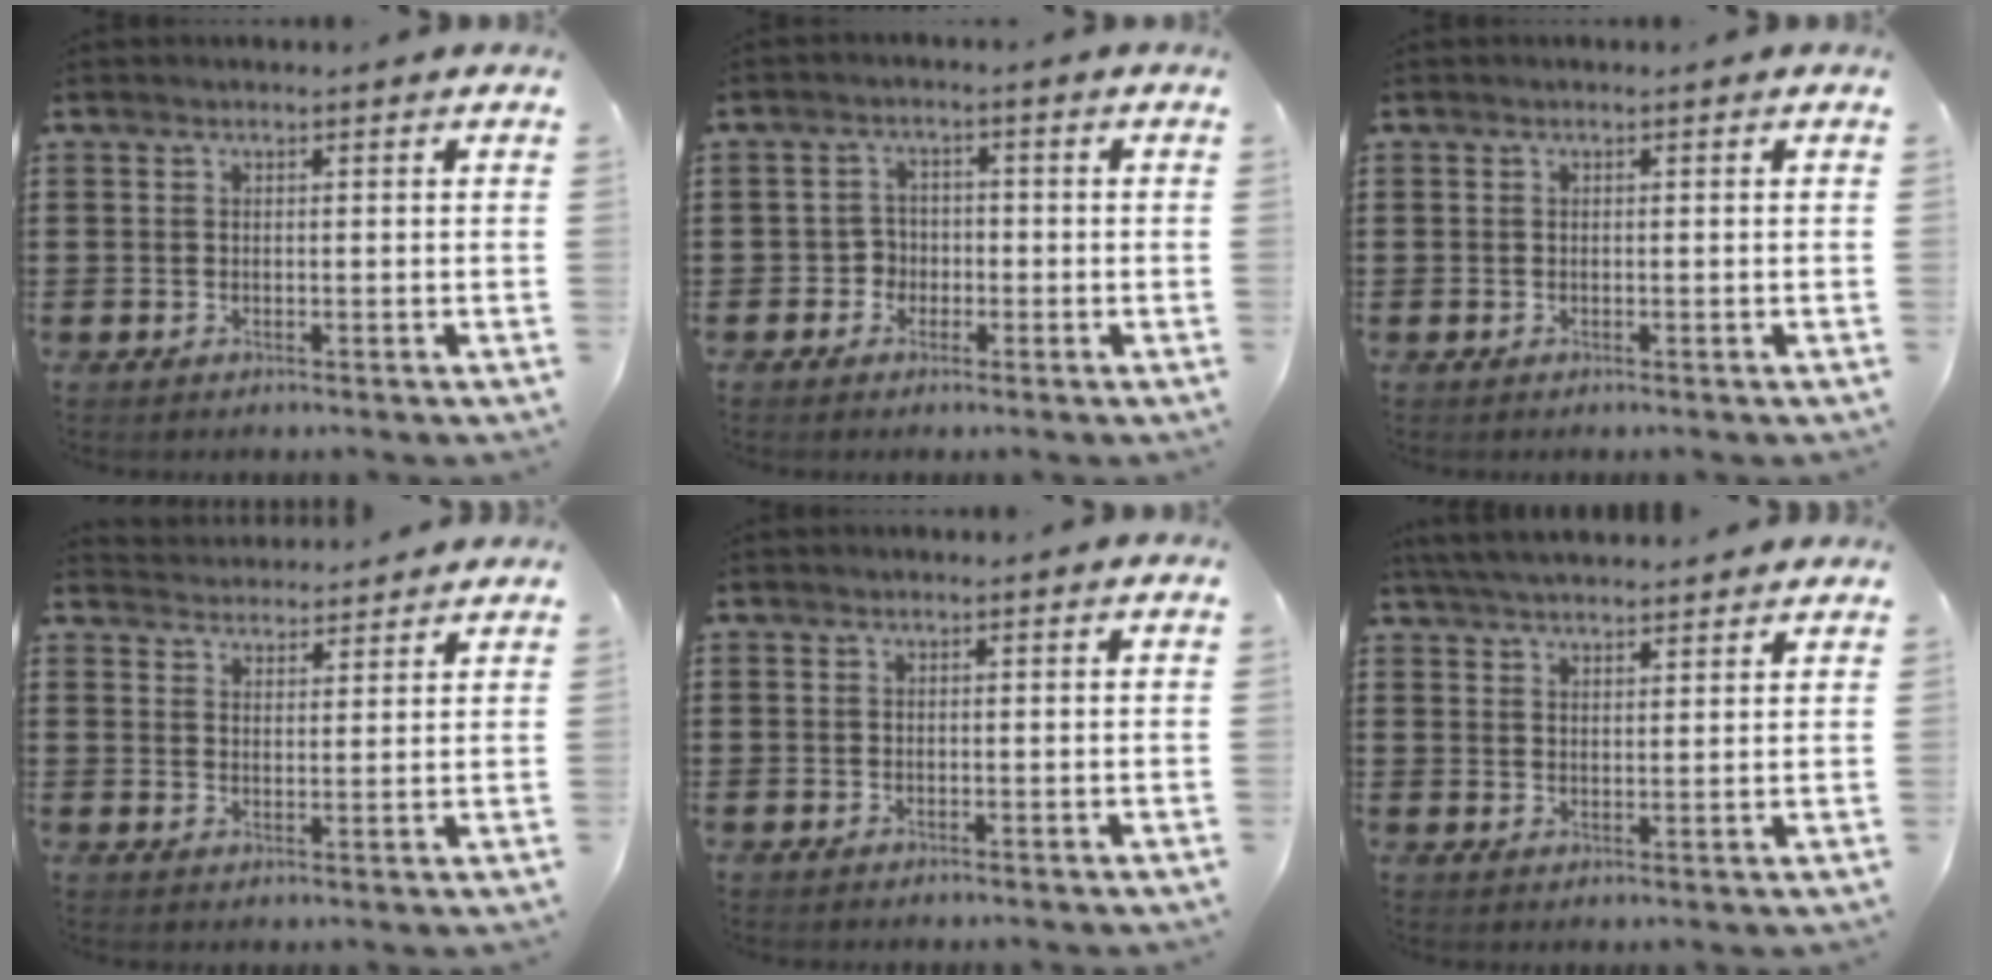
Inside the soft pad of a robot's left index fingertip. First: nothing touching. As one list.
[{"total": 2.8, "force": [-1.2, 2.4, 0.8], "torque": [-0.025, 0.004, -0.027]}, {"total": 0.0}, {"total": 3.3, "force": [3.2, 0.1, -0.4], "torque": [-0.001, -0.015, 0.061]}, {"total": 0.0}, {"total": 4.4, "force": [4.3, 0.2, 1.0], "torque": [-0.033, -0.010, 0.080]}]